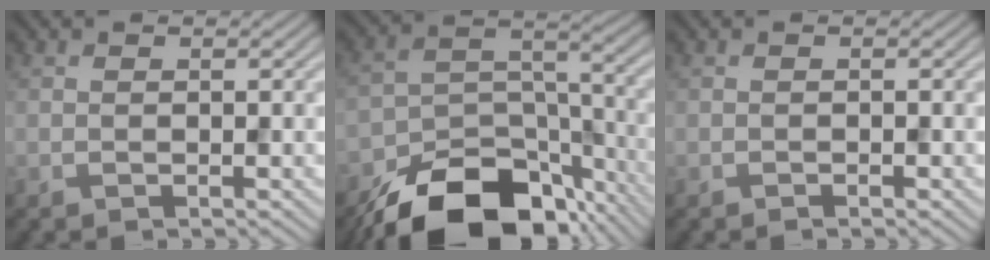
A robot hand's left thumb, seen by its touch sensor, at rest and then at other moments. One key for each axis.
{"total": 17.1, "fx": -12.6, "fy": 8.4, "fz": 7.9, "tx": -0.166, "ty": -0.038, "tz": -0.183}
{"total": 0.5, "fx": -0.4, "fy": 0.0, "fz": 0.3, "tx": -0.004, "ty": 0.001, "tz": -0.006}